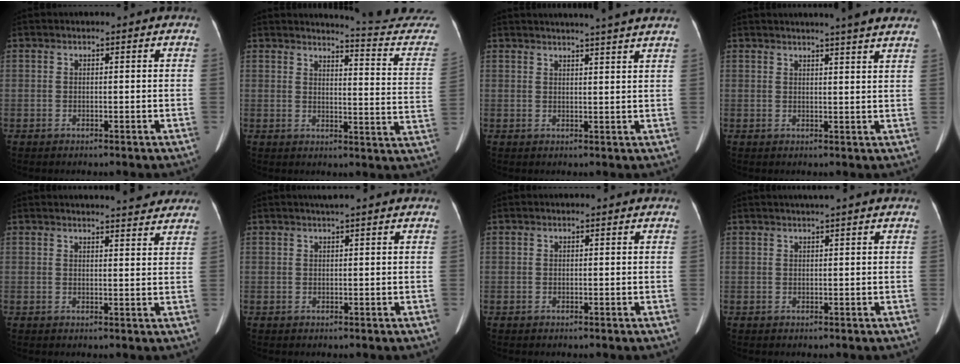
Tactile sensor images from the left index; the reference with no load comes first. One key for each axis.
{"total": 14.6, "fx": 14.4, "fy": -1.5, "fz": 1.2, "tx": -0.010, "ty": -0.130, "tz": 0.140}
{"total": 11.4, "fx": 10.3, "fy": -1.0, "fz": 4.8, "tx": -0.068, "ty": -0.001, "tz": 0.112}
{"total": 9.3, "fx": 8.2, "fy": -0.5, "fz": 4.3, "tx": -0.057, "ty": 0.008, "tz": 0.080}
{"total": 7.6, "fx": 7.1, "fy": 0.9, "fz": 2.7, "tx": -0.031, "ty": 0.000, "tz": 0.072}
{"total": 1.3, "fx": 0.9, "fy": -0.3, "fz": 0.8, "tx": -0.014, "ty": 0.006, "tz": 0.022}
{"total": 0.0}
{"total": 1.7, "fx": 1.2, "fy": -0.4, "fz": 1.0, "tx": -0.013, "ty": 0.010, "tz": 0.026}